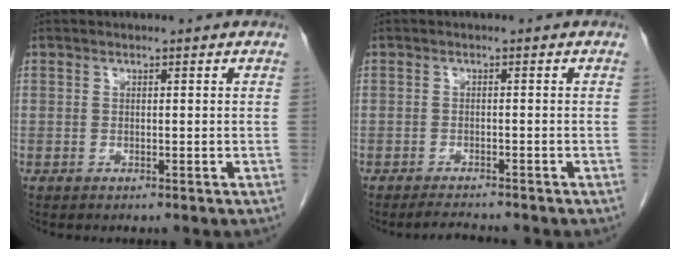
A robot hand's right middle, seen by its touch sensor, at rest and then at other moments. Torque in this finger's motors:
{"motor_torque": [0.02, -0.02, 0.00, 0.00]}